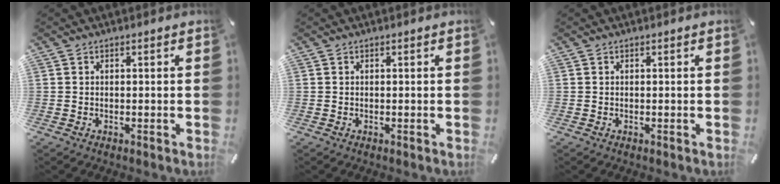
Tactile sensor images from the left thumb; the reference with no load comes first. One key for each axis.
{"total": 0.0}
{"total": 0.0}